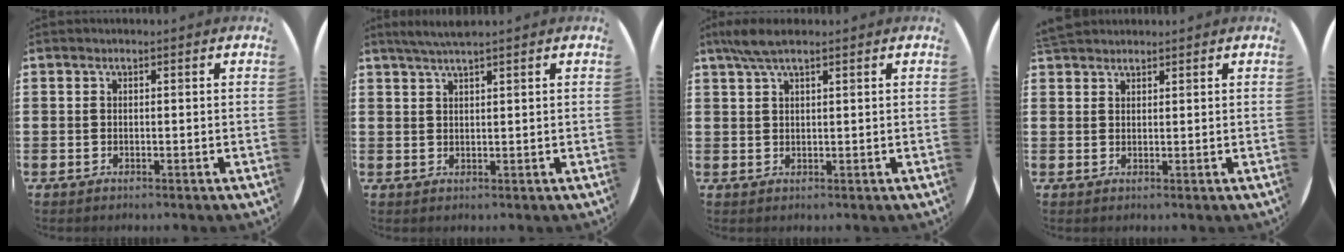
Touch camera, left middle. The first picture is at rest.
{"total": 2.5, "force": [2.1, -0.2, 1.3], "torque": [-0.028, 0.002, 0.038]}
{"total": 3.5, "force": [2.4, 0.6, 2.4], "torque": [-0.052, 0.005, 0.043]}
{"total": 1.9, "force": [1.8, 0.5, 0.1], "torque": [-0.005, 0.005, 0.037]}